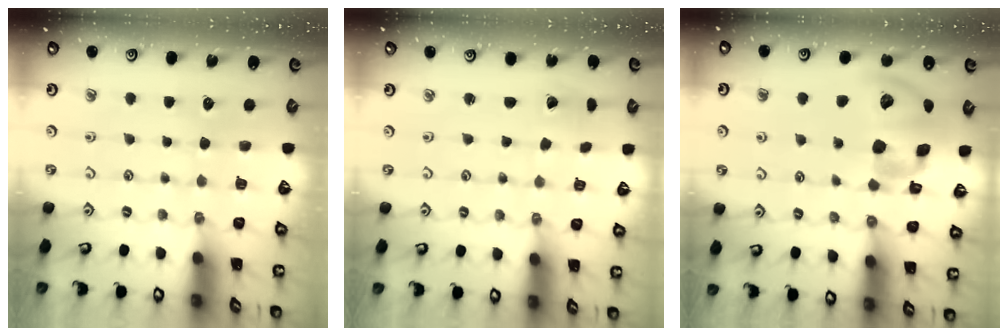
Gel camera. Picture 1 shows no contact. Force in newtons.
{"total": 1.0, "press": 1.0, "slide": 0.1}
{"total": 19.0, "press": 18.8, "slide": 2.7}